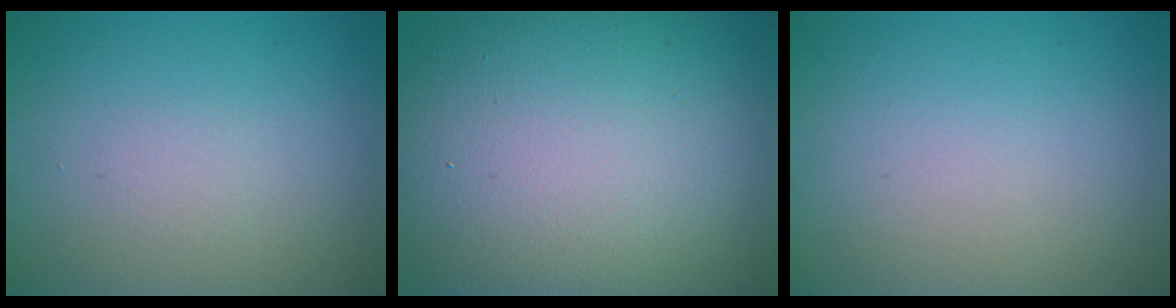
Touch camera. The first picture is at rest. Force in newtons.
{"total": 16.9, "press": 16.8, "slide": 1.1}
{"total": 0.0}